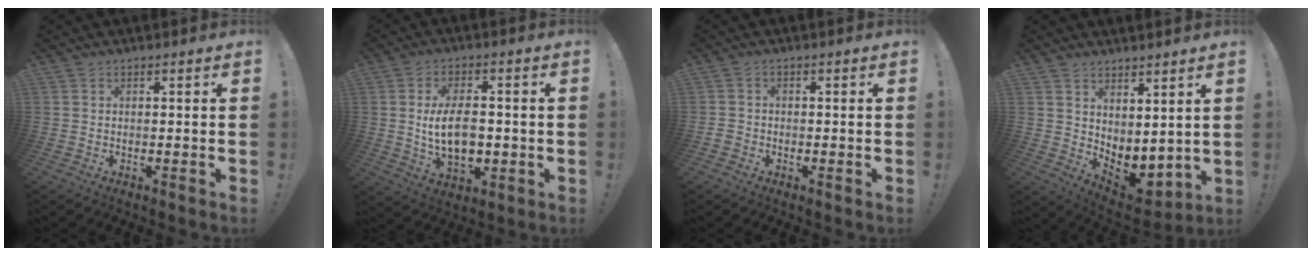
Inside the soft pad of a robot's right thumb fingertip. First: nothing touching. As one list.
[{"total": 12.5, "force": [-0.7, 7.4, 10.1], "torque": [-0.169, -0.005, -0.014]}, {"total": 1.8, "force": [-1.1, 1.3, 0.6], "torque": [-0.006, 0.003, -0.021]}, {"total": 5.5, "force": [1.0, 4.3, 3.3], "torque": [-0.021, -0.033, 0.032]}]